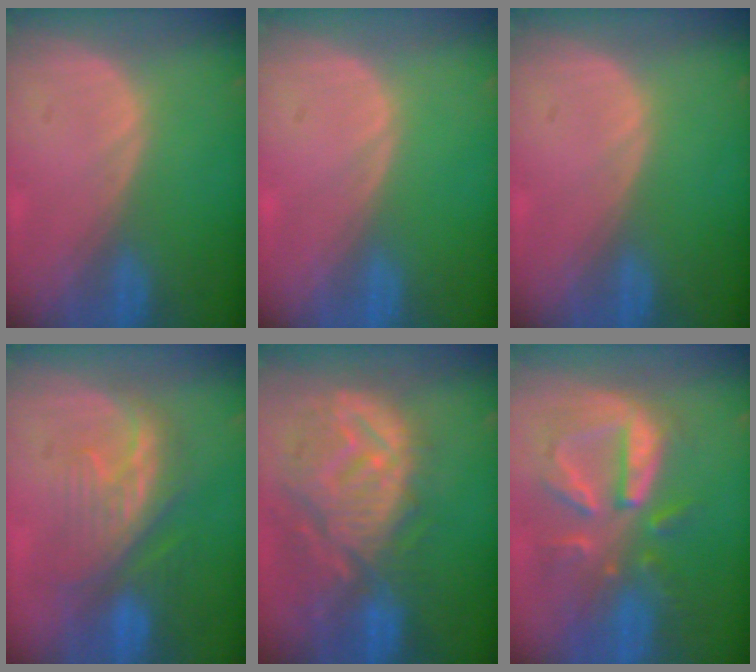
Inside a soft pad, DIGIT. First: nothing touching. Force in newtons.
{"total": 0.0}
{"total": 0.0}
{"total": 8.5, "press": 8.2, "slide": 2.3}
{"total": 12.7, "press": 11.1, "slide": 6.0}
{"total": 10.3, "press": 9.2, "slide": 4.6}